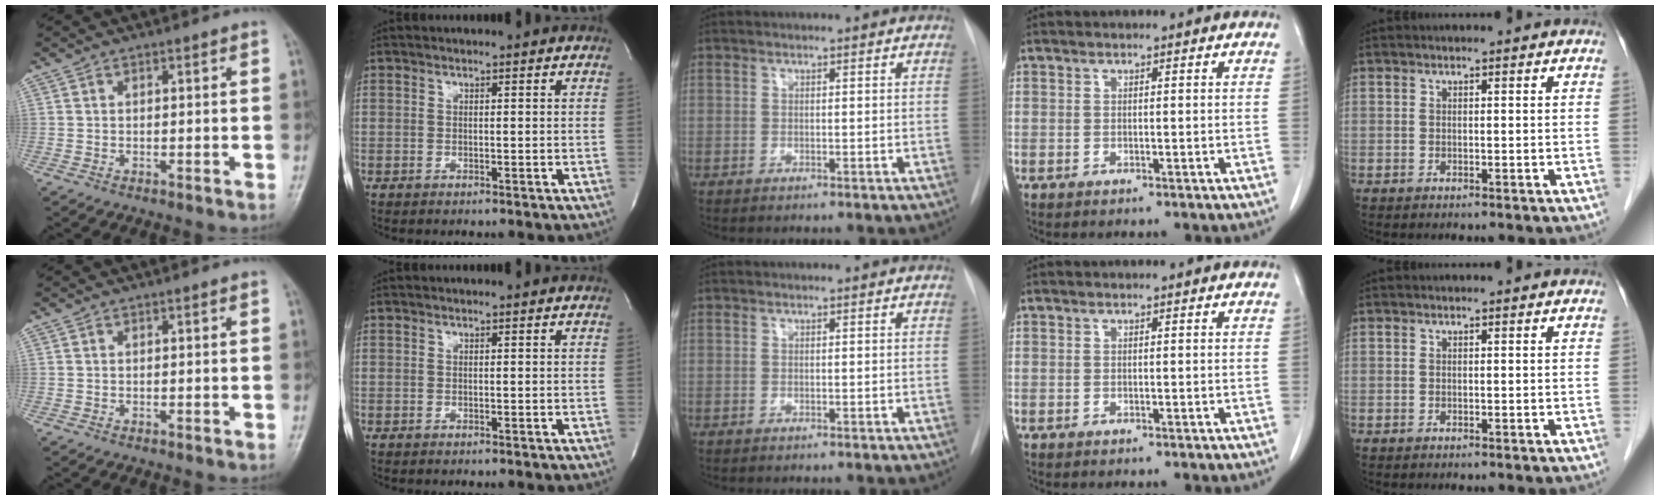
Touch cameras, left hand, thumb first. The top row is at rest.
{}